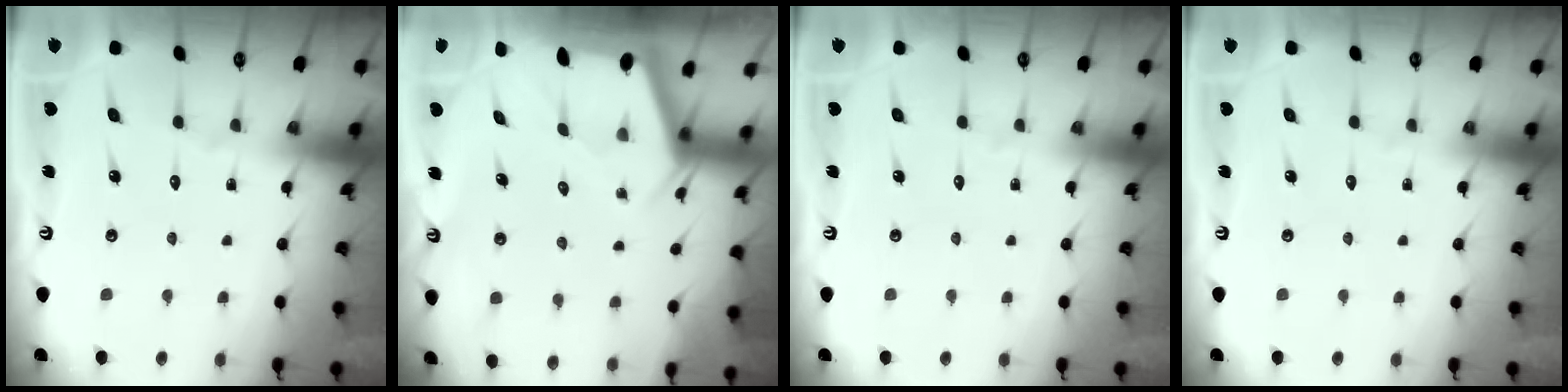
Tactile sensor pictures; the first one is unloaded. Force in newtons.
{"total": 2.0, "press": 2.0, "slide": 0.2}
{"total": 0.0}
{"total": 0.0}